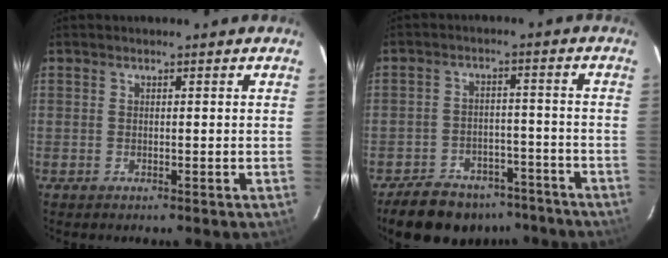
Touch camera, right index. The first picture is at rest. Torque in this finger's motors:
{"motor_torque": [-0.68, -0.73, -0.59, -0.21]}